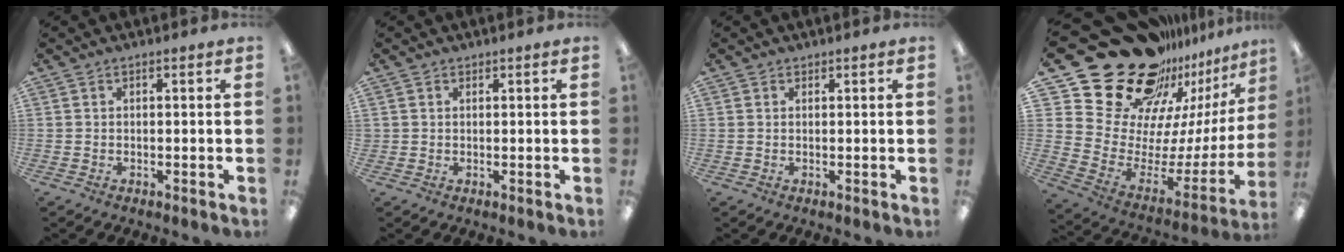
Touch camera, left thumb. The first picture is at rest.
{"total": 0.8, "force": [0.5, 0.6, -0.1], "torque": [0.002, 0.002, 0.010]}
{"total": 0.6, "force": [0.5, 0.2, 0.0], "torque": [0.001, 0.001, 0.010]}
{"total": 30.2, "force": [21.8, 15.4, 14.1], "torque": [-0.212, -0.189, 0.436]}